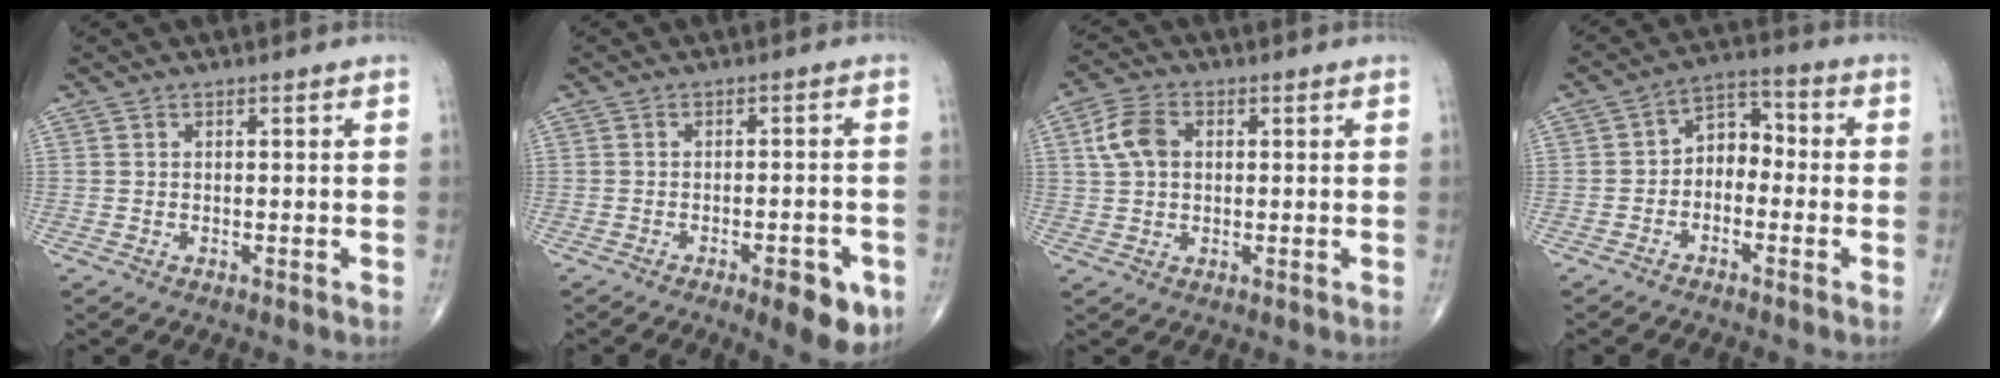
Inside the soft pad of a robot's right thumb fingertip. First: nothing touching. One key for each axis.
{"total": 8.0, "fx": -3.9, "fy": 2.6, "fz": 6.5, "tx": -0.071, "ty": 0.009, "tz": -0.046}
{"total": 6.3, "fx": 1.3, "fy": 4.3, "fz": 4.4, "tx": -0.084, "ty": 0.011, "tz": 0.021}
{"total": 6.3, "fx": -1.4, "fy": 4.6, "fz": 4.1, "tx": -0.040, "ty": 0.038, "tz": -0.042}